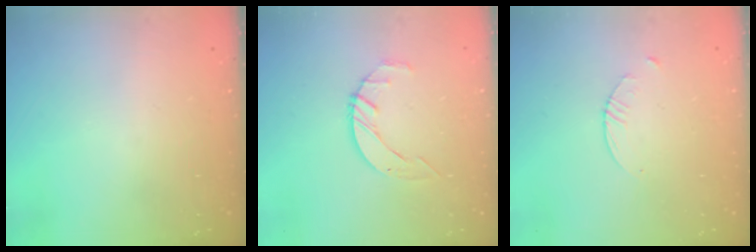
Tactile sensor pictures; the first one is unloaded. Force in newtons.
{"total": 3.4, "press": 3.3, "slide": 0.5}
{"total": 1.5, "press": 1.5, "slide": 0.2}